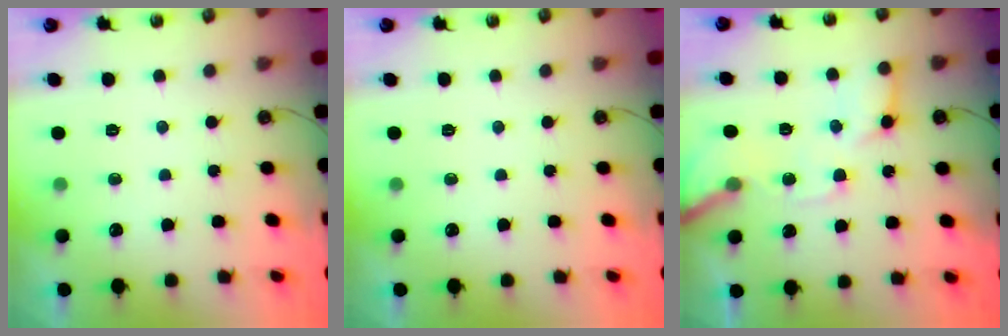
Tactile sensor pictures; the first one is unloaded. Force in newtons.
{"total": 0.0}
{"total": 12.8, "press": 12.7, "slide": 1.8}